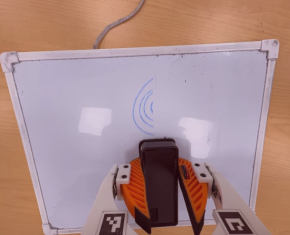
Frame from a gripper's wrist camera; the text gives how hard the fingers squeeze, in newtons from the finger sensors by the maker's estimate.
{"total": 12.5, "left": 11.7, "right": 13.2}